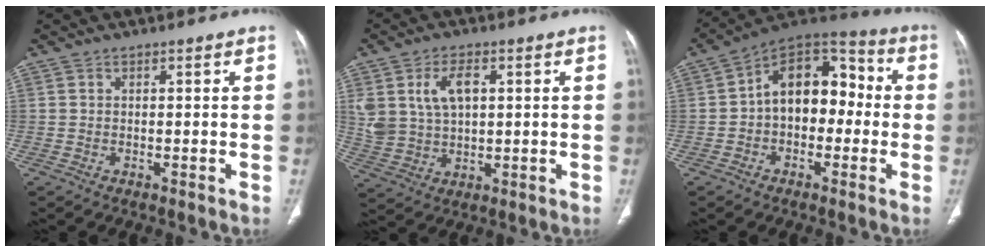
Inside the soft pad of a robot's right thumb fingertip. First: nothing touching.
{"total": 9.4, "force": [2.8, 5.9, 6.8], "torque": [-0.126, -0.003, 0.063]}
{"total": 14.7, "force": [-0.4, 9.8, 10.9], "torque": [-0.121, 0.050, -0.024]}